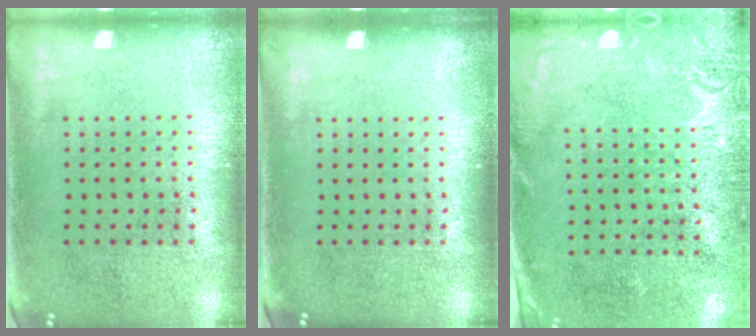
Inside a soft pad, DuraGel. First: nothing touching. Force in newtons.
{"total": 0.0}
{"total": 2.8, "press": 2.4, "slide": 1.4}